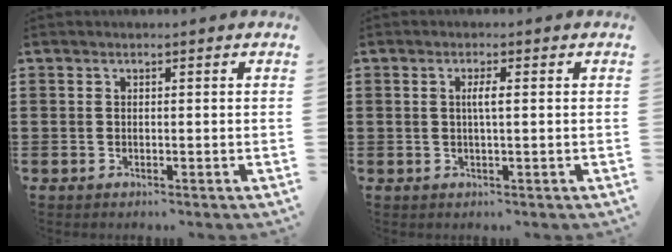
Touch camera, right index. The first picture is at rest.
{"total": 2.0, "force": [0.1, 0.1, 1.9], "torque": [-0.038, -0.001, 0.000]}